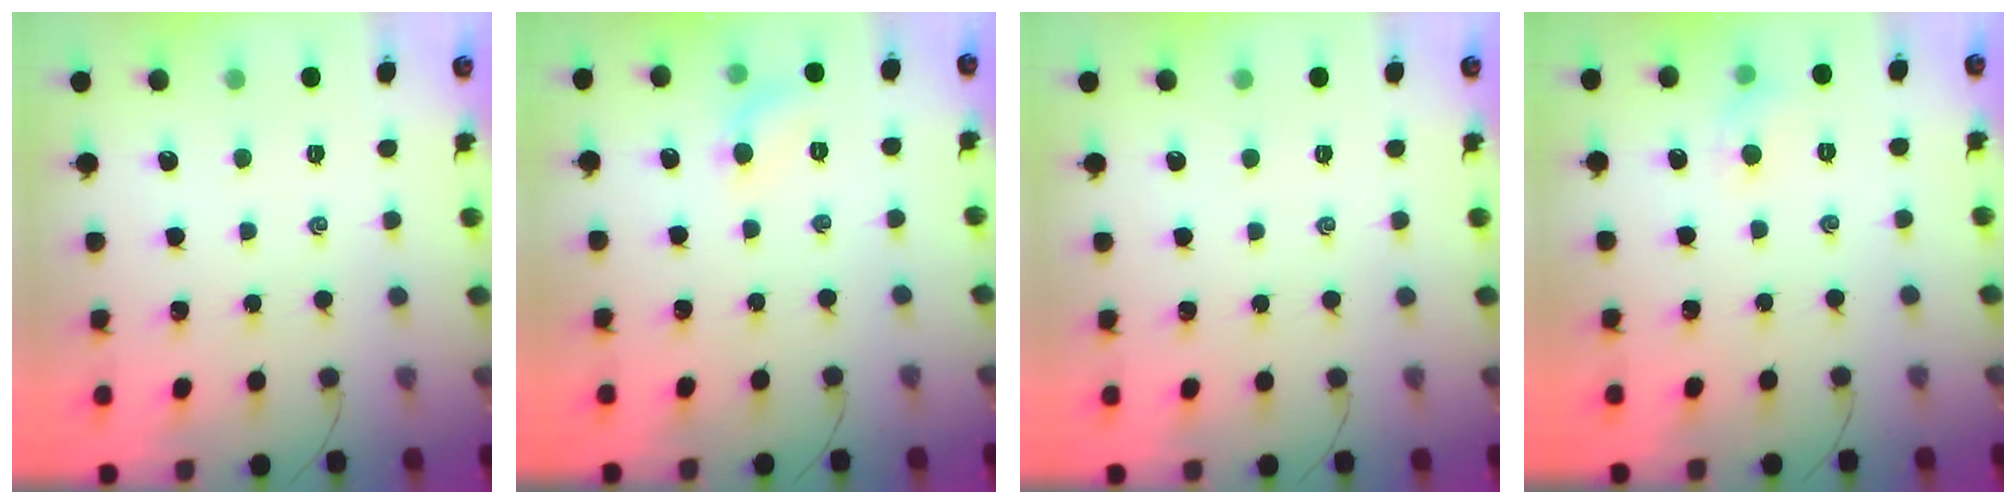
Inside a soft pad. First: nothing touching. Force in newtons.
{"total": 6.9, "press": 6.7, "slide": 1.6}
{"total": 0.0}
{"total": 5.0, "press": 4.8, "slide": 1.4}